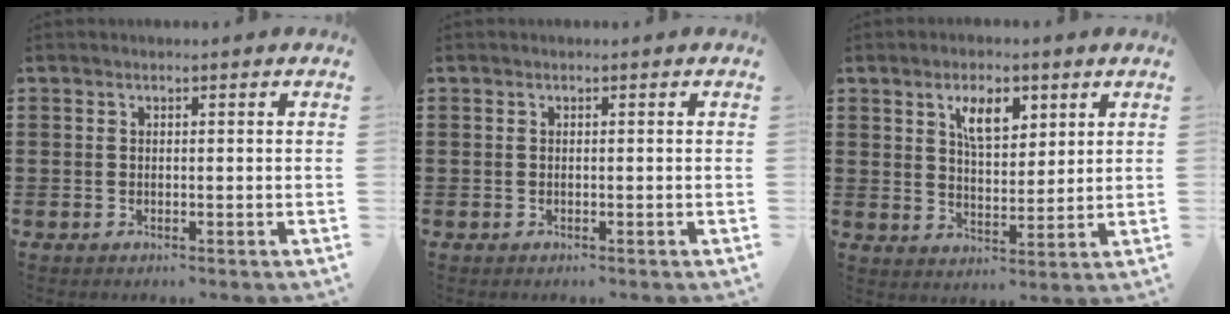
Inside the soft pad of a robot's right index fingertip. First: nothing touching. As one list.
[{"total": 0.0}, {"total": 6.3, "force": [3.2, 2.8, 4.6], "torque": [-0.085, 0.003, 0.053]}]